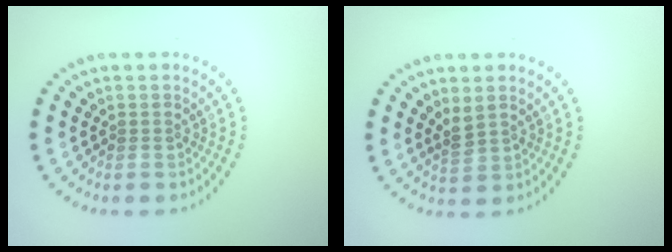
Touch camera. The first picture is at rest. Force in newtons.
{"total": 1.4, "press": 1.2, "slide": 0.6}